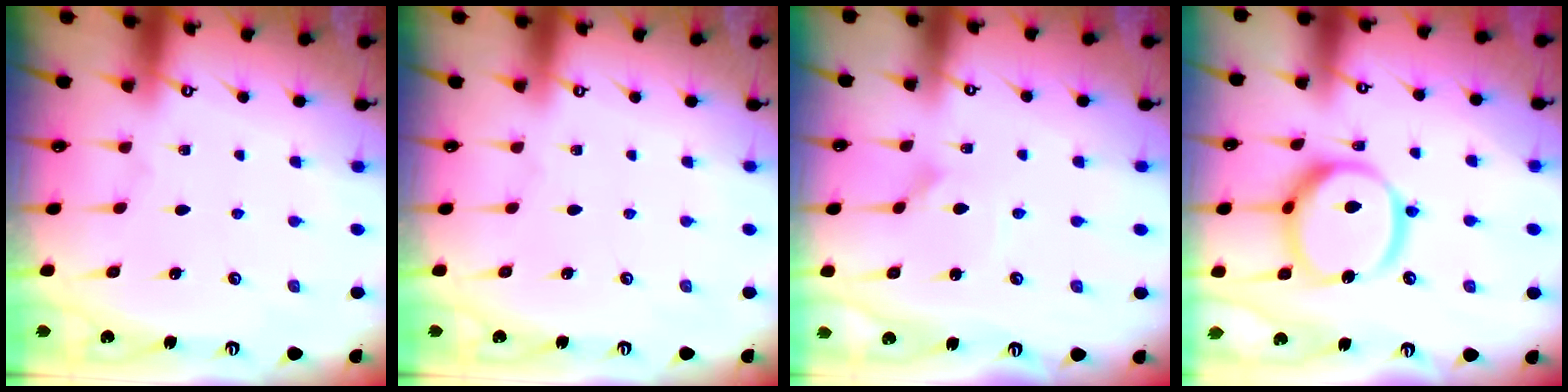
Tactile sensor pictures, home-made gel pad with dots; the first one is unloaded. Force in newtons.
{"total": 0.0}
{"total": 1.9, "press": 1.9, "slide": 0.1}
{"total": 15.5, "press": 15.4, "slide": 1.5}